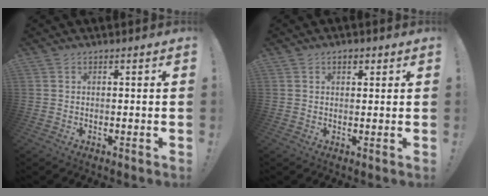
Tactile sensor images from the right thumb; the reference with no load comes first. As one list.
[{"total": 2.3, "force": [1.1, 1.3, 1.5], "torque": [-0.018, 0.000, 0.017]}]